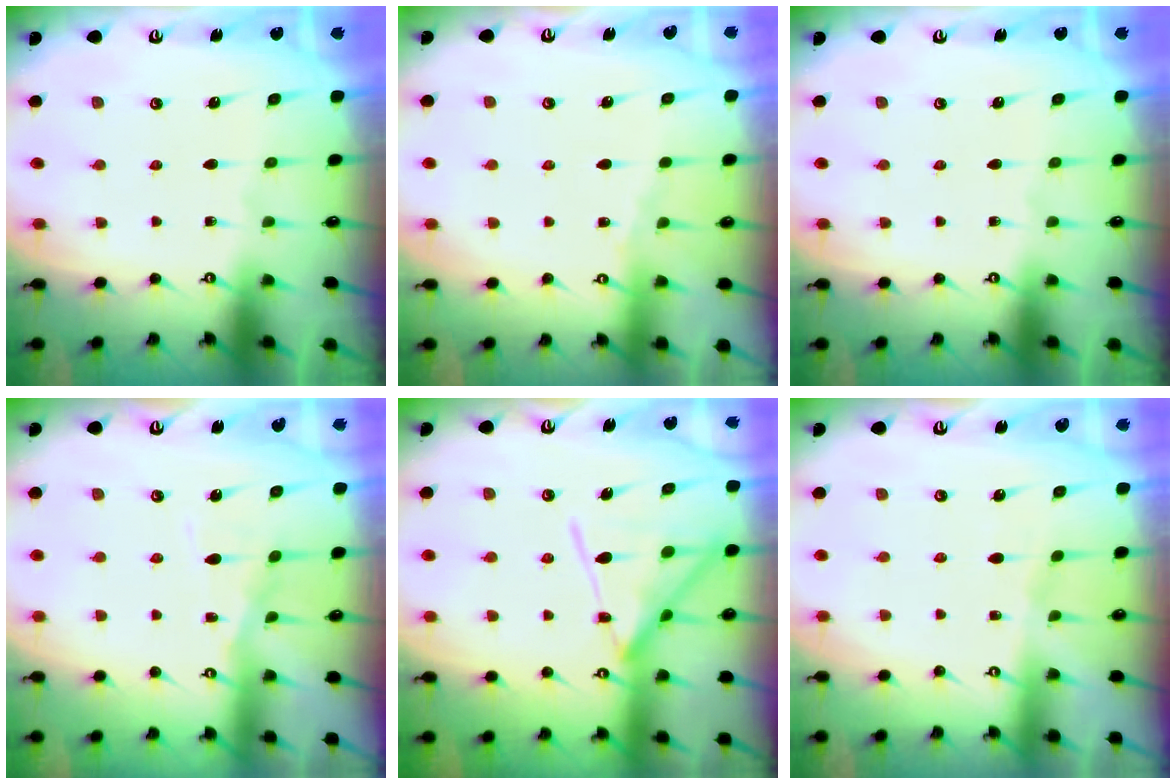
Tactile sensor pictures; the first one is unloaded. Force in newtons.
{"total": 1.8, "press": 1.8, "slide": 0.4}
{"total": 0.0}
{"total": 7.9, "press": 7.9, "slide": 0.5}
{"total": 15.1, "press": 15.0, "slide": 1.0}
{"total": 1.7, "press": 1.7, "slide": 0.4}